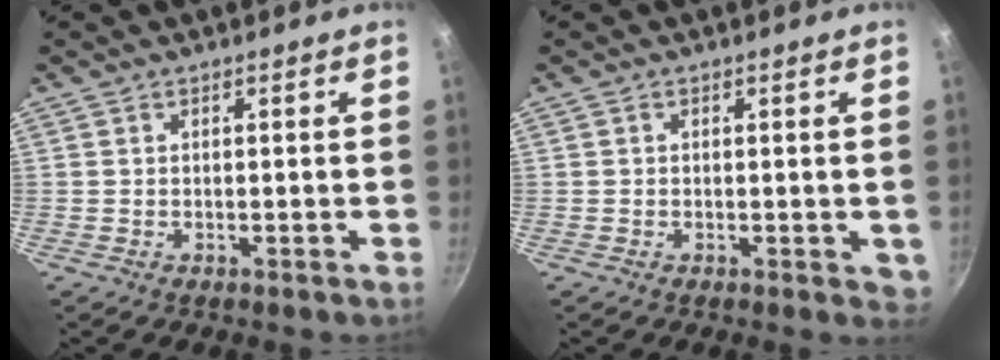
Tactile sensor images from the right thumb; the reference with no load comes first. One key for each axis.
{"total": 2.7, "fx": -0.2, "fy": 1.7, "fz": 2.2, "tx": -0.021, "ty": -0.003, "tz": -0.003}